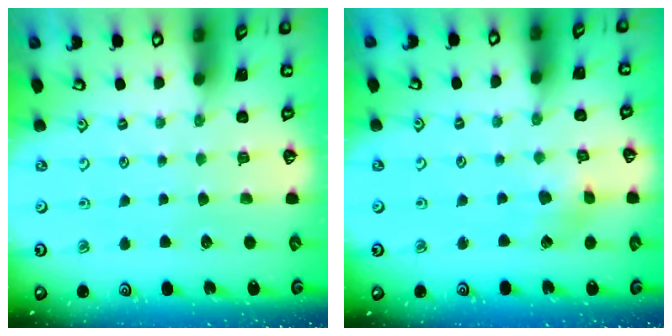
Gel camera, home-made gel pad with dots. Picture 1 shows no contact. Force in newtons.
{"total": 3.8, "press": 3.8, "slide": 0.4}